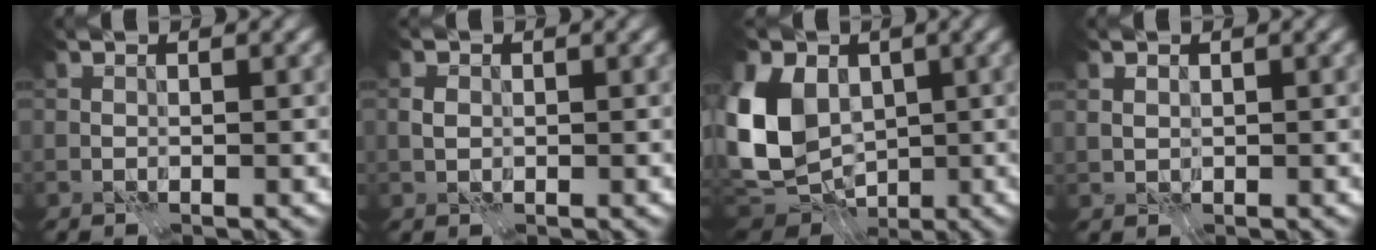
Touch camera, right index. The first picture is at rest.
{"total": 1.1, "force": [0.1, 0.9, 0.7], "torque": [-0.014, 0.002, 0.000]}
{"total": 10.6, "force": [0.3, 8.1, 6.9], "torque": [-0.172, 0.001, -0.009]}
{"total": 1.1, "force": [0.5, 0.8, 0.5], "torque": [-0.011, 0.000, 0.012]}